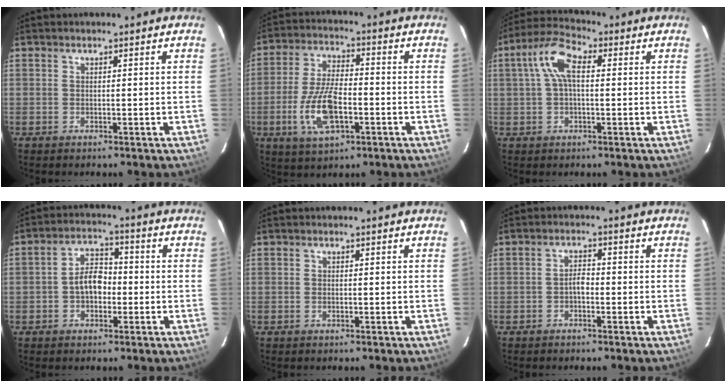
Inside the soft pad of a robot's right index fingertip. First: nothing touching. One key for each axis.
{"total": 11.8, "fx": -3.7, "fy": 4.9, "fz": 10.1, "tx": -0.213, "ty": -0.004, "tz": -0.067}
{"total": 6.9, "fx": 0.9, "fy": 3.3, "fz": 6.0, "tx": -0.125, "ty": 0.024, "tz": 0.016}
{"total": 6.1, "fx": -1.2, "fy": 4.0, "fz": 4.5, "tx": -0.081, "ty": 0.020, "tz": -0.018}
{"total": 0.0}
{"total": 2.0, "fx": -0.9, "fy": 1.0, "fz": 1.5, "tx": -0.030, "ty": 0.008, "tz": -0.018}